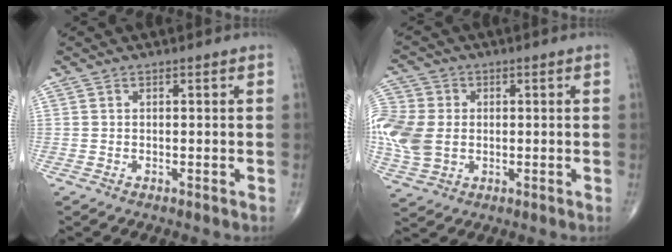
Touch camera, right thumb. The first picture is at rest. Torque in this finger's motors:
{"motor_torque": [-0.38, 0.93, 0.70, 0.26, 0.10]}